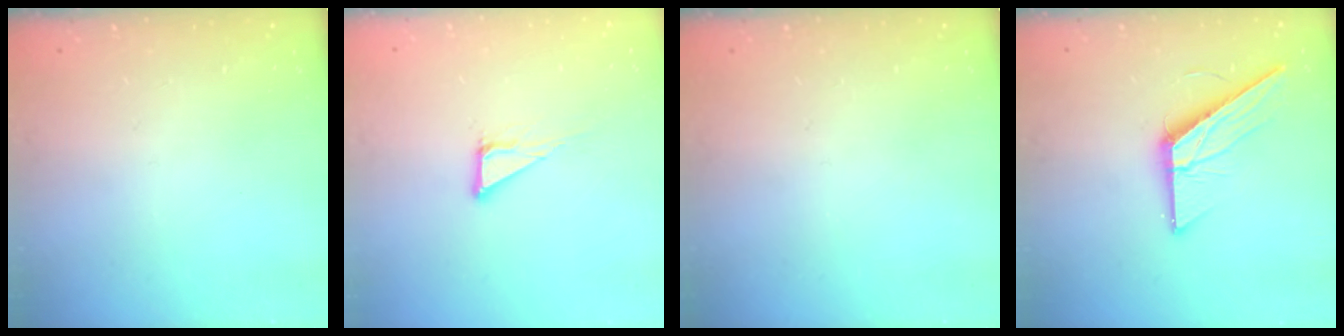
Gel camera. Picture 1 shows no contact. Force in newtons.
{"total": 5.6, "press": 5.6, "slide": 0.3}
{"total": 0.0}
{"total": 13.8, "press": 13.8, "slide": 0.4}